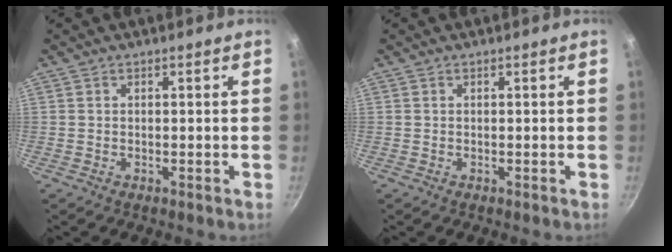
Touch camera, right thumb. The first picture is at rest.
{"total": 0.0}